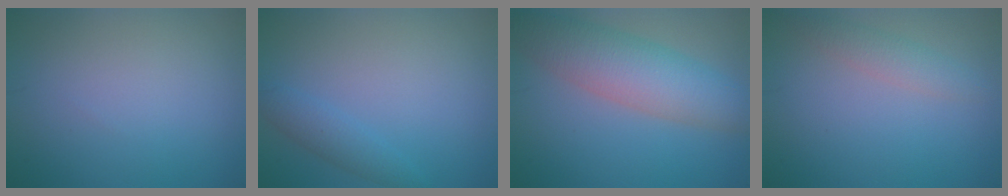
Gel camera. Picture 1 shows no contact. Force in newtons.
{"total": 2.0, "press": 2.0, "slide": 0.0}
{"total": 7.0, "press": 7.0, "slide": 0.4}
{"total": 2.0, "press": 2.0, "slide": 0.1}